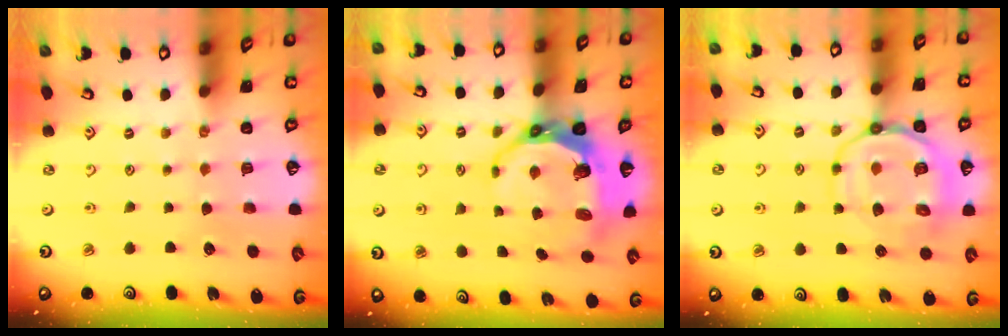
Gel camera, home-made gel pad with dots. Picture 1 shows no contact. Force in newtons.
{"total": 10.3, "press": 9.1, "slide": 4.7}
{"total": 13.7, "press": 13.5, "slide": 1.7}